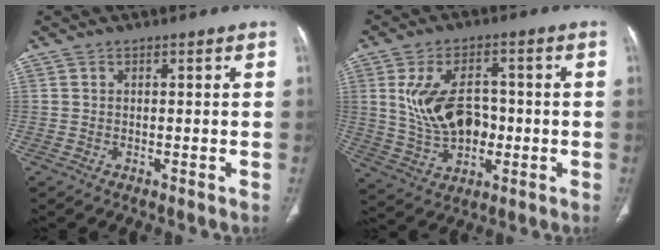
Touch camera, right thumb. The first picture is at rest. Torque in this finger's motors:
{"motor_torque": [-0.29, 0.88, 1.11, 0.39, 0.12]}